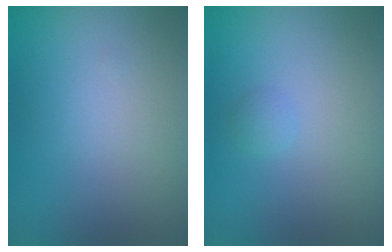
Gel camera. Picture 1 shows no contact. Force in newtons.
{"total": 0.7, "press": 0.7, "slide": 0.1}